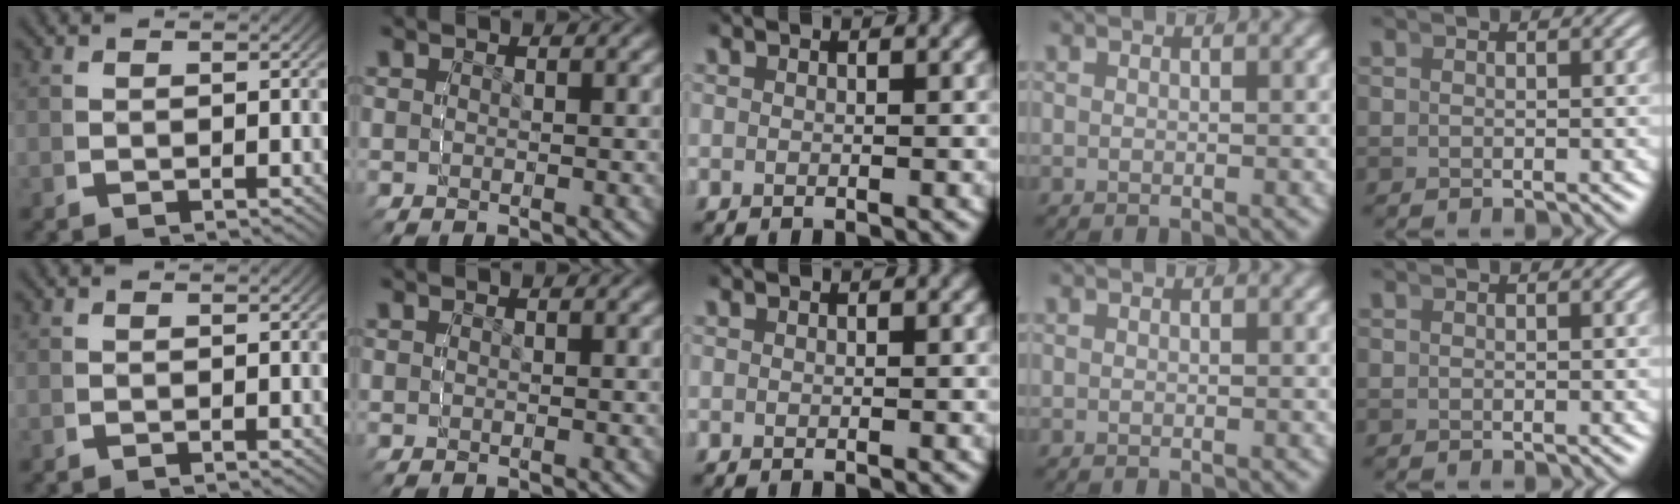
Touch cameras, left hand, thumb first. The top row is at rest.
{}